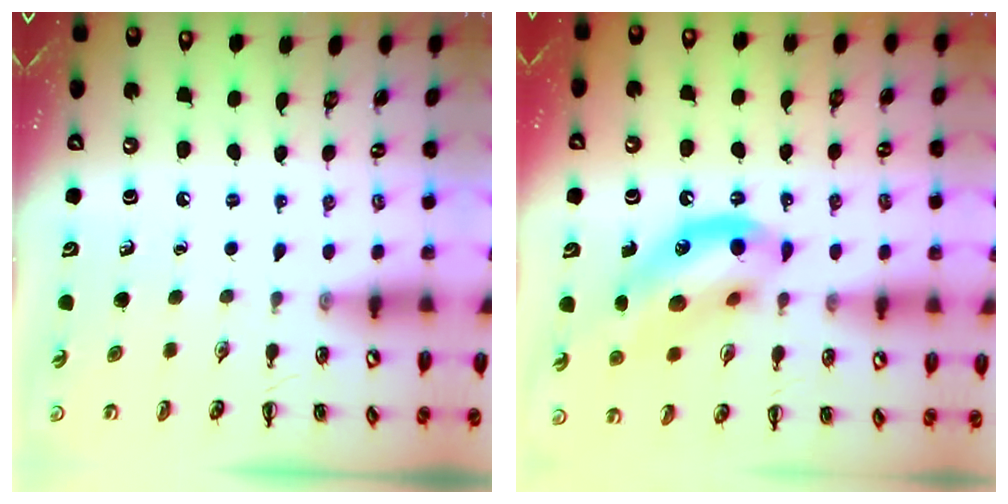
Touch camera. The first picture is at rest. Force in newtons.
{"total": 15.0, "press": 14.7, "slide": 2.8}